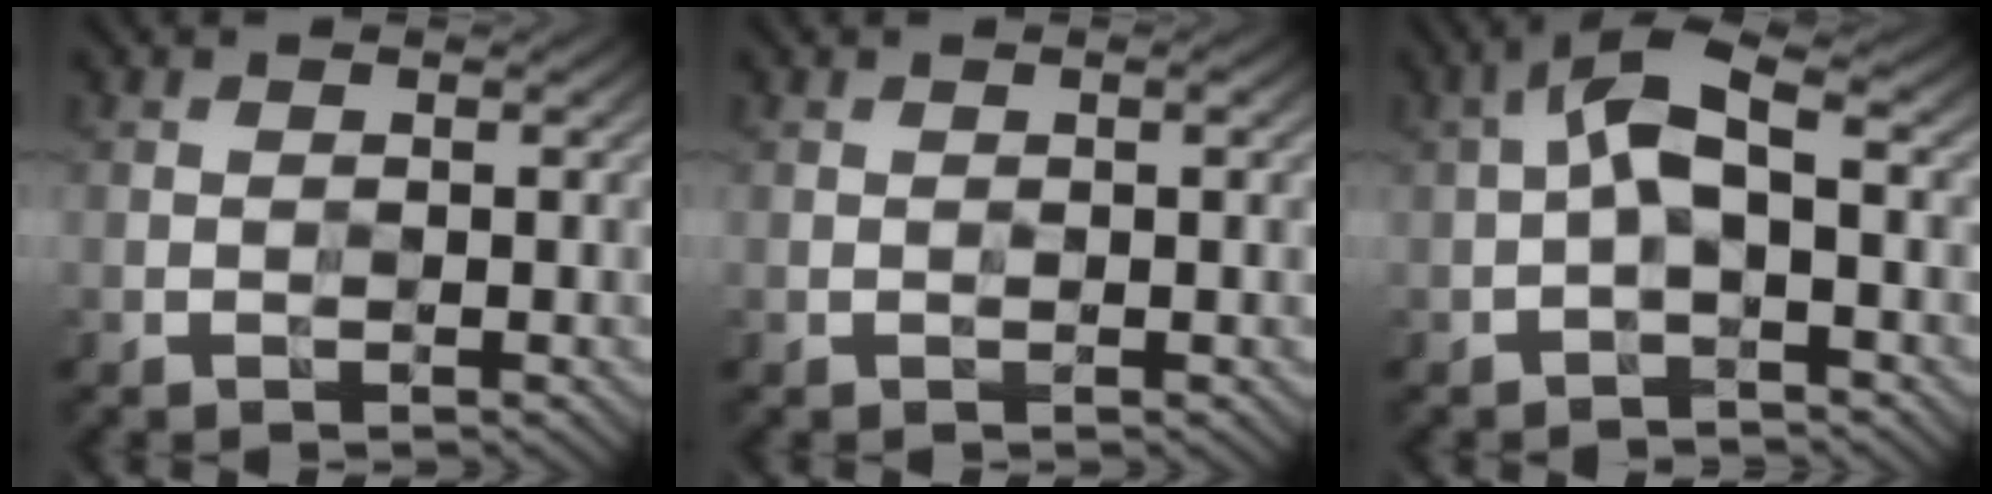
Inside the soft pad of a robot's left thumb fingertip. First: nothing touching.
{"total": 0.8, "force": [0.4, 0.0, 0.7], "torque": [-0.012, 0.002, 0.005]}
{"total": 5.5, "force": [-0.2, 1.9, 5.1], "torque": [-0.106, 0.021, -0.016]}